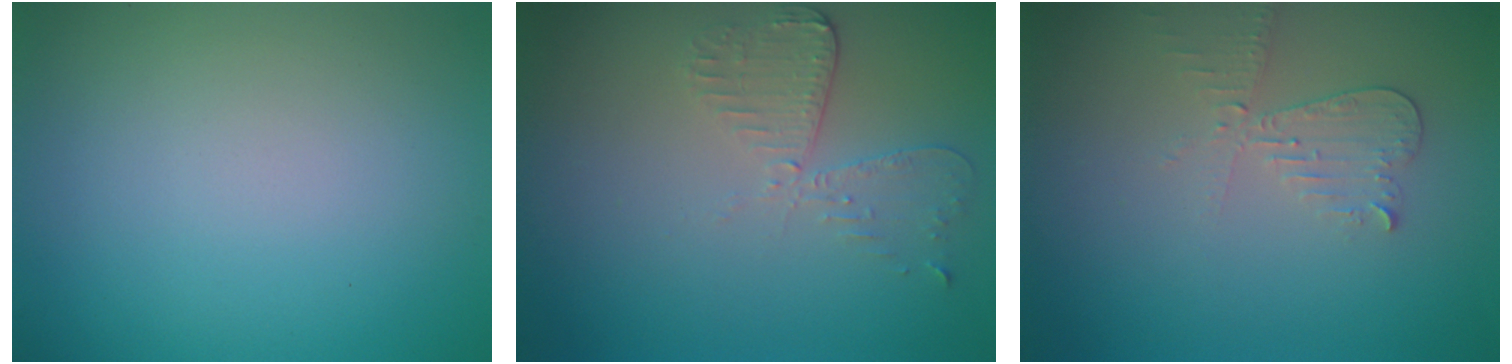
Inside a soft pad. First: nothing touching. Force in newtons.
{"total": 2.7, "press": 2.4, "slide": 1.2}
{"total": 2.2, "press": 2.2, "slide": 0.1}